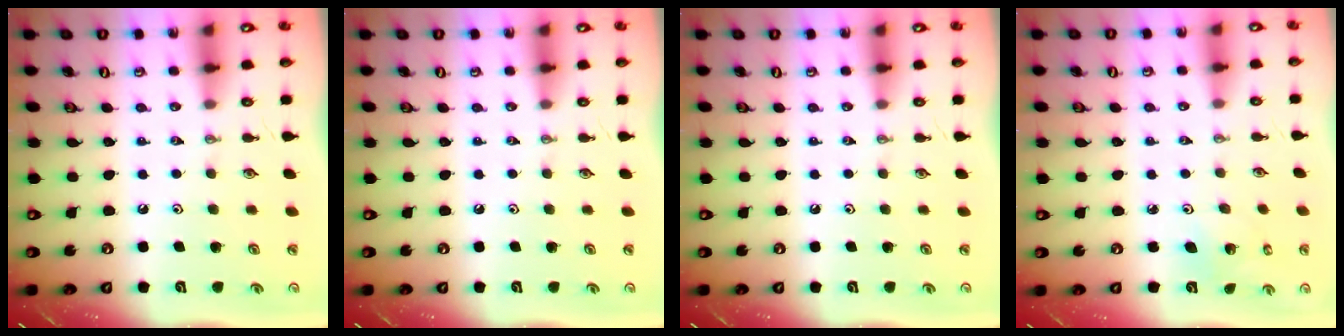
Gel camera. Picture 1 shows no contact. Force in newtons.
{"total": 0.0}
{"total": 0.0}
{"total": 3.1, "press": 3.1, "slide": 0.1}